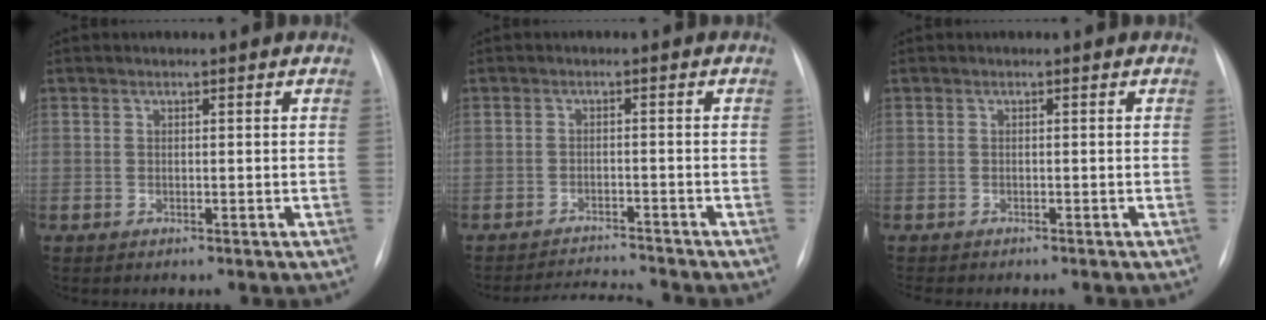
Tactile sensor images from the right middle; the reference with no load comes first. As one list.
[{"total": 4.4, "force": [-4.1, -1.3, -0.4], "torque": [0.001, -0.009, -0.069]}, {"total": 2.7, "force": [-2.4, 0.6, 1.2], "torque": [-0.014, -0.005, -0.025]}]